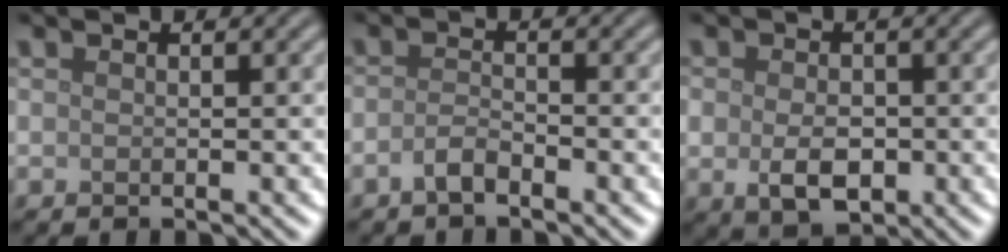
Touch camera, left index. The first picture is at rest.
{"total": 1.6, "force": [-1.1, 0.5, 1.0], "torque": [-0.025, 0.003, -0.026]}
{"total": 4.0, "force": [-0.7, 2.7, 2.9], "torque": [-0.053, -0.010, -0.012]}